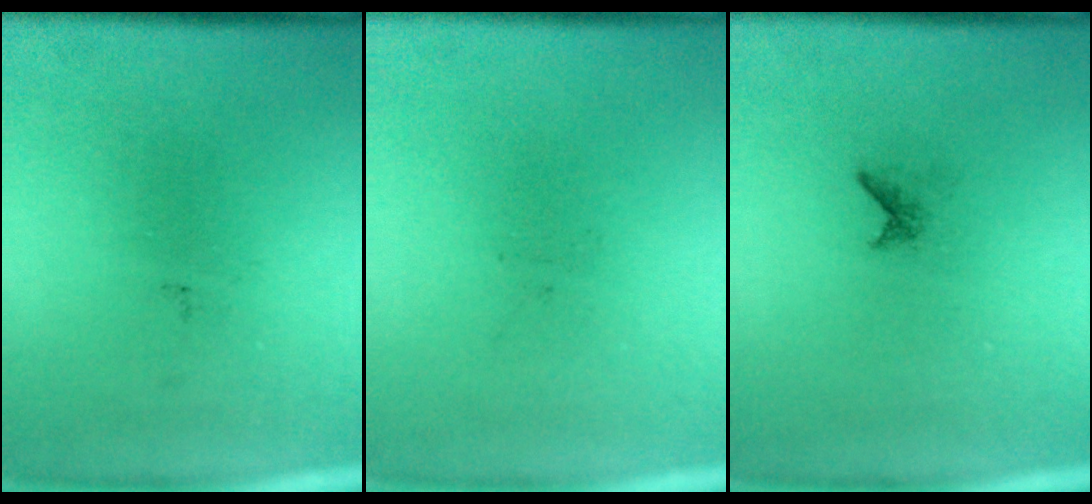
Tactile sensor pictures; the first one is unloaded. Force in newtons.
{"total": 0.0}
{"total": 0.6}